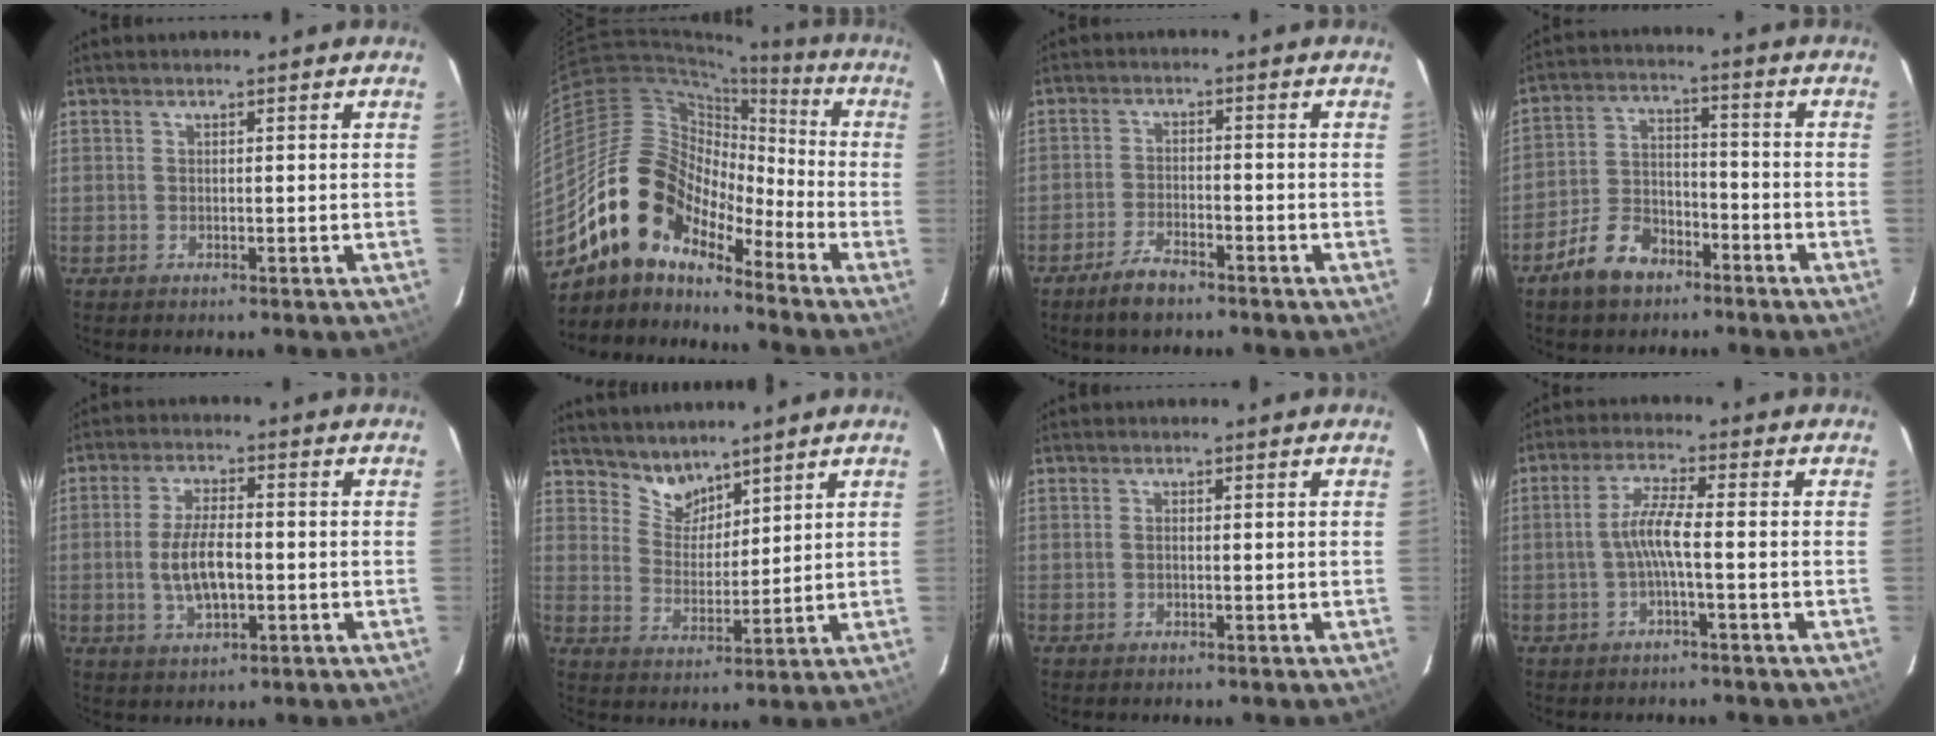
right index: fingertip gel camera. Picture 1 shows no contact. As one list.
[{"total": 15.0, "force": [-11.4, 7.2, 6.7], "torque": [-0.119, 0.016, -0.223]}, {"total": 5.4, "force": [-4.2, 1.7, 2.9], "torque": [-0.078, -0.002, -0.078]}, {"total": 9.7, "force": [-6.5, 5.6, 4.5], "torque": [-0.102, 0.020, -0.110]}, {"total": 8.6, "force": [-1.3, 3.8, 7.6], "torque": [-0.150, 0.000, -0.020]}, {"total": 6.0, "force": [5.3, 2.6, 1.1], "torque": [-0.010, 0.003, 0.104]}, {"total": 1.1, "force": [-0.1, 0.7, 0.8], "torque": [-0.016, 0.002, -0.003]}, {"total": 5.0, "force": [-1.3, 0.0, 4.8], "torque": [-0.105, 0.008, -0.024]}]